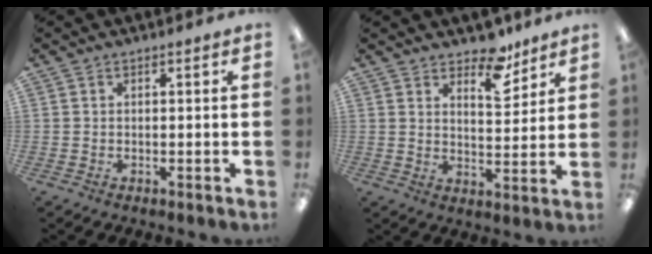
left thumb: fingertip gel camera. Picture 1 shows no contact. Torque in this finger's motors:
{"motor_torque": [-0.24, -0.11, -0.73, 0.13, -0.06]}